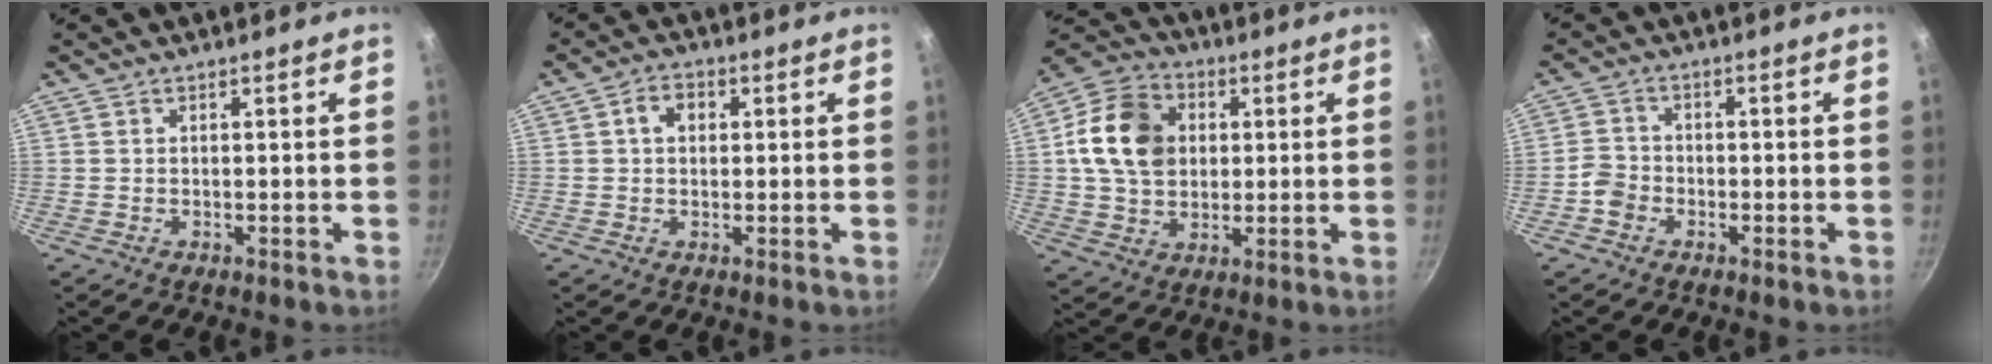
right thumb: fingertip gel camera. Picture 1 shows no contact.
{"total": 4.3, "force": [0.9, 3.2, 2.7], "torque": [-0.028, 0.009, 0.009]}
{"total": 14.8, "force": [2.5, 11.5, 9.0], "torque": [-0.136, 0.008, 0.035]}
{"total": 3.6, "force": [-1.9, 2.7, 1.2], "torque": [-0.016, 0.021, -0.039]}